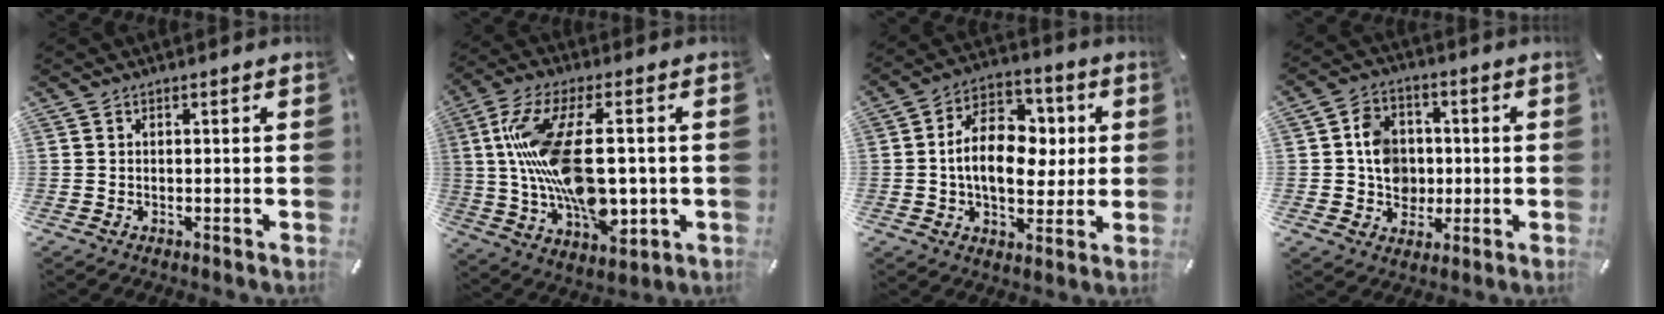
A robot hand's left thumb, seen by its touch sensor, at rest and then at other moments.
{"total": 20.2, "force": [1.2, 9.8, 17.7], "torque": [-0.353, -0.009, 0.020]}
{"total": 14.6, "force": [0.2, 10.2, 10.5], "torque": [-0.174, 0.009, 0.005]}
{"total": 9.0, "force": [0.0, 8.1, 4.1], "torque": [-0.056, 0.014, 0.004]}